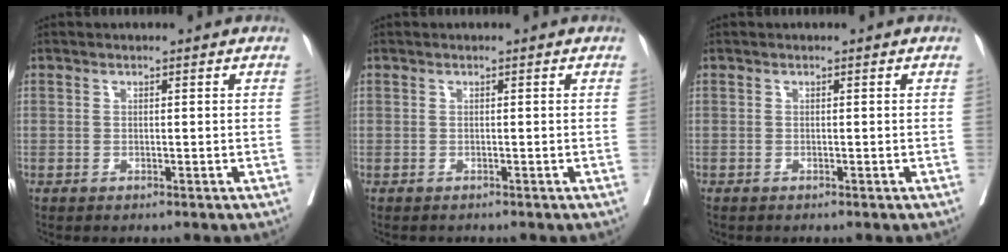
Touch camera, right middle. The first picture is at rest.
{"total": 0.5, "force": [-0.4, 0.3, 0.0], "torque": [-0.006, 0.002, -0.008]}
{"total": 0.0}